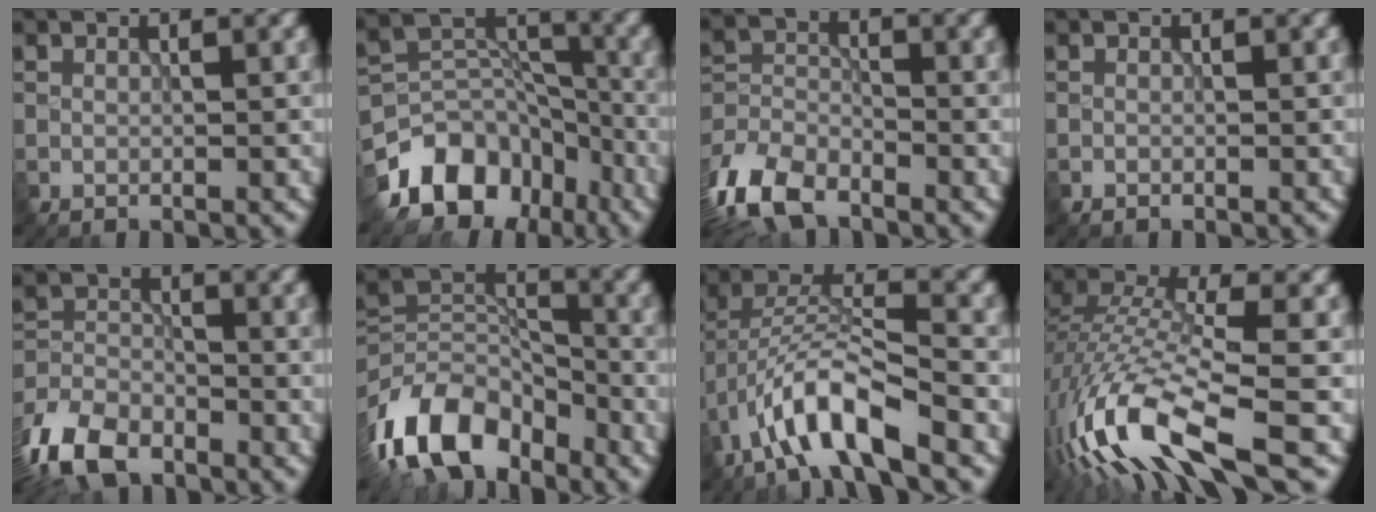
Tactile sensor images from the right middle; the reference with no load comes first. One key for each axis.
{"total": 9.9, "fx": -6.3, "fy": 6.5, "fz": 4.0, "tx": -0.062, "ty": 0.009, "tz": -0.115}
{"total": 7.2, "fx": -4.9, "fy": 3.7, "fz": 3.7, "tx": -0.078, "ty": -0.008, "tz": -0.109}
{"total": 0.0}
{"total": 7.2, "fx": -5.1, "fy": 3.7, "fz": 3.5, "tx": -0.072, "ty": -0.007, "tz": -0.110}
{"total": 10.8, "fx": -6.6, "fy": 6.0, "fz": 6.1, "tx": -0.104, "ty": -0.003, "tz": -0.138}
{"total": 8.4, "fx": -5.1, "fy": 2.3, "fz": 6.2, "tx": -0.111, "ty": 0.012, "tz": -0.100}
{"total": 13.4, "fx": -6.5, "fy": 4.3, "fz": 10.9, "tx": -0.229, "ty": 0.000, "tz": -0.124}